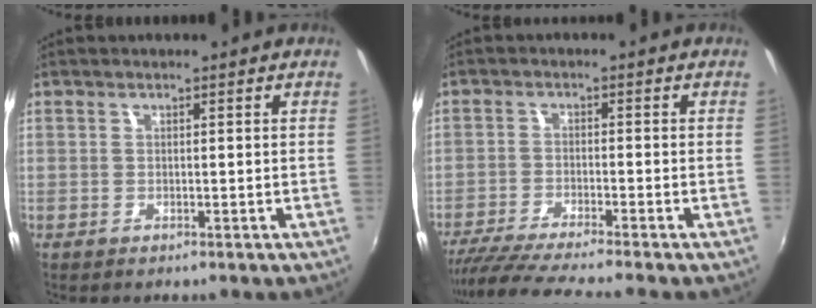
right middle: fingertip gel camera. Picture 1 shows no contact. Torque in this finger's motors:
{"motor_torque": [0.53, -0.64, 0.08, 0.06]}